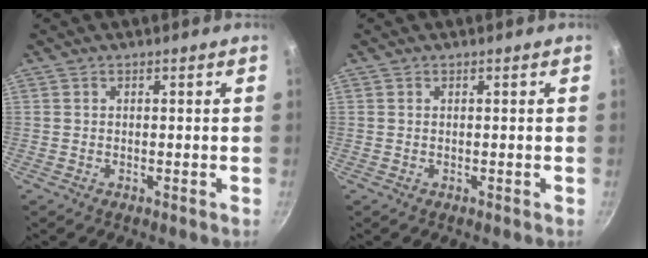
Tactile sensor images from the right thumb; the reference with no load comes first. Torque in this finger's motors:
{"motor_torque": [-0.08, -0.11, -0.31, -0.09, -0.03]}